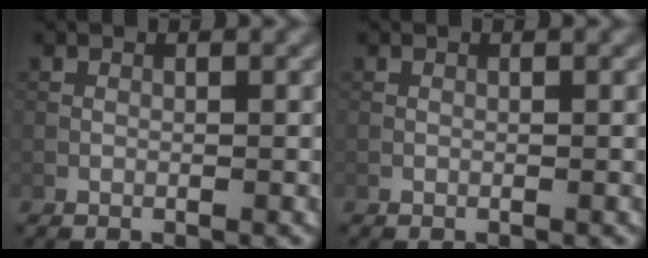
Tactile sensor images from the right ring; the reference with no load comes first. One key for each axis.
{"total": 0.0}